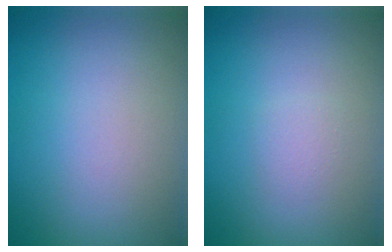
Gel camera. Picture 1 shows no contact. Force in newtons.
{"total": 0.8, "press": 0.8, "slide": 0.0}